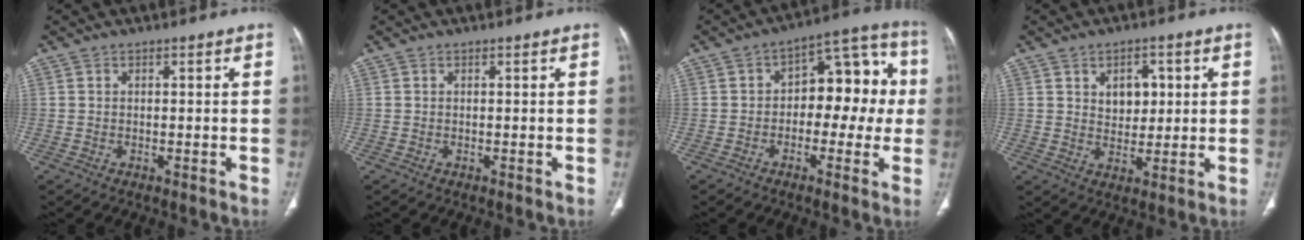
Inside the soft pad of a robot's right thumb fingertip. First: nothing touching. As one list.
[{"total": 0.0}, {"total": 13.3, "force": [-0.3, 8.1, 10.6], "torque": [-0.078, 0.050, -0.018]}, {"total": 6.3, "force": [1.9, 4.3, 4.1], "torque": [-0.034, -0.010, 0.031]}]